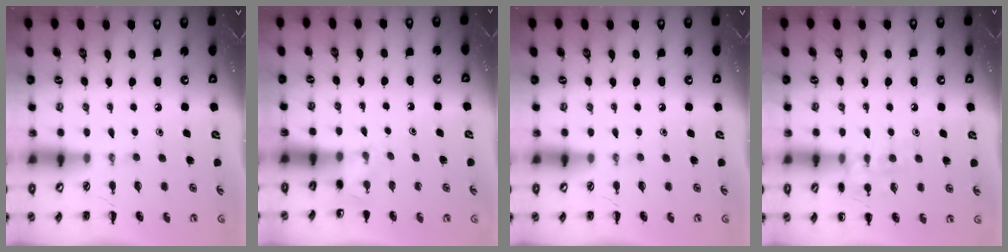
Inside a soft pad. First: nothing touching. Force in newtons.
{"total": 2.2, "press": 2.2, "slide": 0.6}
{"total": 0.0}
{"total": 9.4, "press": 9.4, "slide": 0.8}